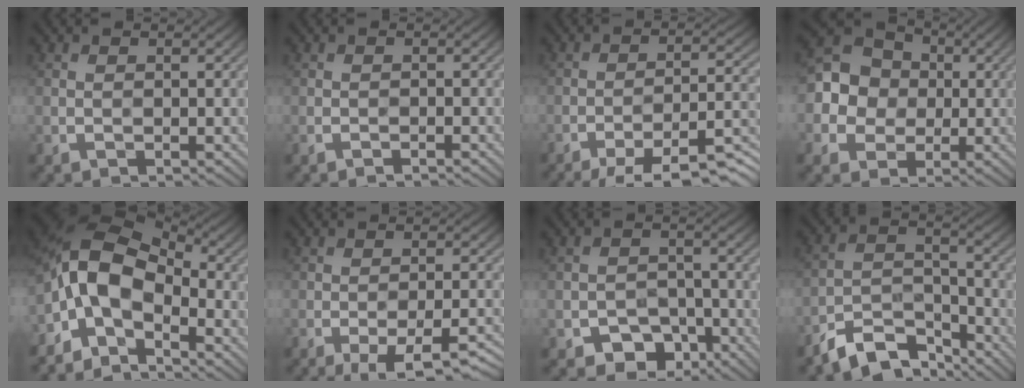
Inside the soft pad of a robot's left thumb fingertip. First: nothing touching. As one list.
[{"total": 1.1, "force": [-1.1, 0.1, 0.2], "torque": [0.002, 0.002, -0.022]}, {"total": 12.2, "force": [-9.0, 2.7, 7.8], "torque": [-0.122, 0.007, -0.130]}, {"total": 7.9, "force": [-0.2, 7.3, 2.9], "torque": [-0.076, 0.006, -0.020]}, {"total": 8.6, "force": [-3.3, 5.1, 6.2], "torque": [-0.125, 0.008, -0.078]}, {"total": 9.3, "force": [-6.3, 2.3, 6.5], "torque": [-0.101, -0.001, -0.073]}, {"total": 5.4, "force": [-3.7, 3.5, 1.8], "torque": [-0.025, -0.002, -0.062]}, {"total": 8.7, "force": [-7.2, 3.3, 3.7], "torque": [-0.061, 0.000, -0.143]}]